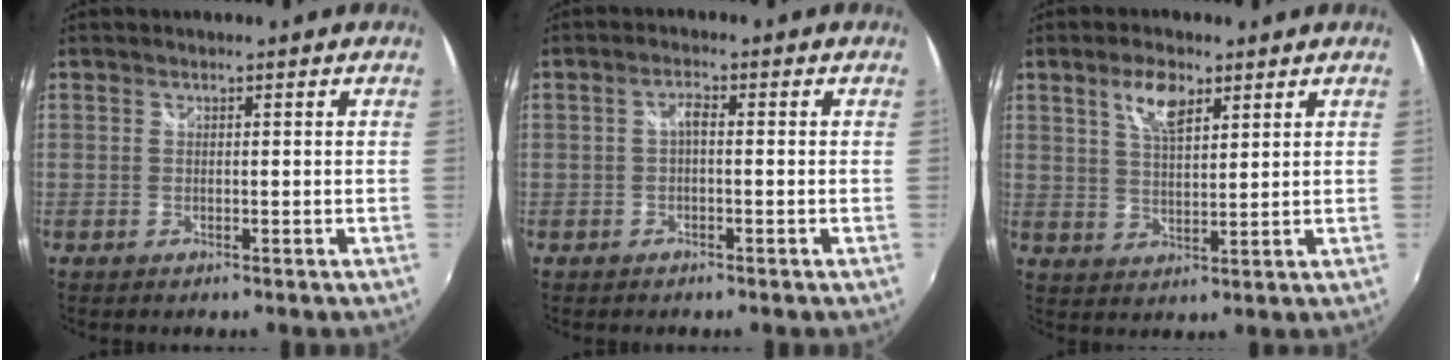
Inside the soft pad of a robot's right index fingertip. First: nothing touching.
{"total": 1.9, "force": [-0.4, 0.6, 1.7], "torque": [-0.034, 0.007, -0.009]}
{"total": 6.3, "force": [3.6, 2.6, 4.5], "torque": [-0.080, 0.008, 0.067]}